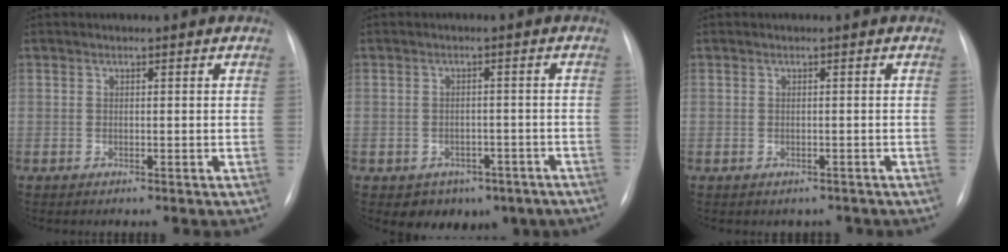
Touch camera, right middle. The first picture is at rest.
{"total": 7.2, "force": [-4.6, 5.0, 2.4], "torque": [-0.023, 0.017, -0.048]}
{"total": 1.8, "force": [-1.4, 1.1, 0.2], "torque": [-0.004, 0.006, -0.017]}